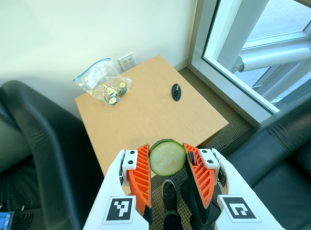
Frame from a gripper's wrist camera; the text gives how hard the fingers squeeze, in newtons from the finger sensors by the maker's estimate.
{"total": 8.9, "left": 9.1, "right": 8.8}